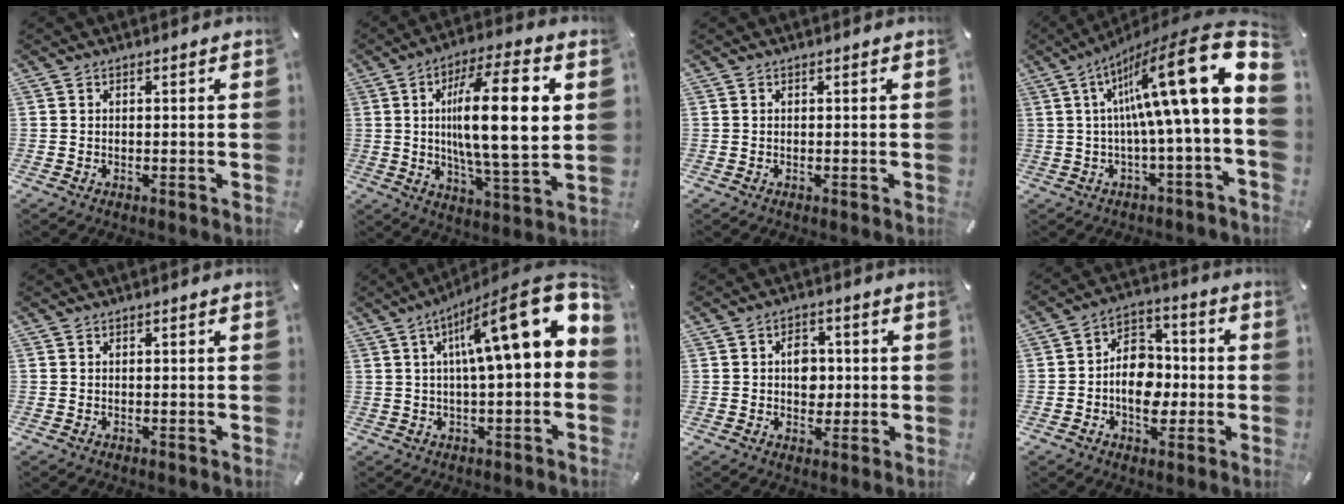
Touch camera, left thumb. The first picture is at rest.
{"total": 20.7, "force": [3.9, 5.8, 19.5], "torque": [-0.333, -0.012, 0.043]}
{"total": 0.0}
{"total": 22.4, "force": [7.3, 3.0, 20.9], "torque": [-0.345, -0.070, 0.108]}
{"total": 0.0}
{"total": 18.9, "force": [6.4, 4.6, 17.2], "torque": [-0.257, -0.041, 0.090]}
{"total": 5.8, "force": [0.2, 4.6, 3.6], "torque": [-0.031, -0.005, -0.005]}
{"total": 10.8, "force": [-2.6, 8.3, 6.4], "torque": [-0.107, 0.021, -0.045]}